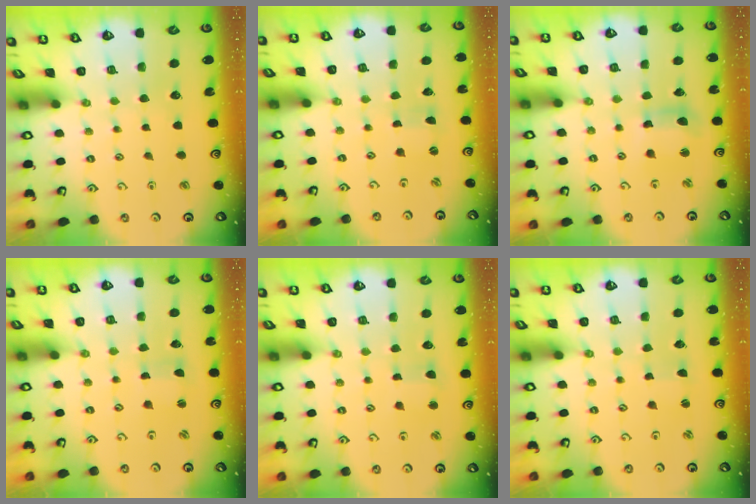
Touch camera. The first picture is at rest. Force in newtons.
{"total": 0.0}
{"total": 6.3, "press": 6.3, "slide": 0.8}
{"total": 0.9, "press": 0.9, "slide": 0.1}
{"total": 2.7, "press": 2.7, "slide": 0.3}
{"total": 1.5, "press": 1.4, "slide": 0.2}